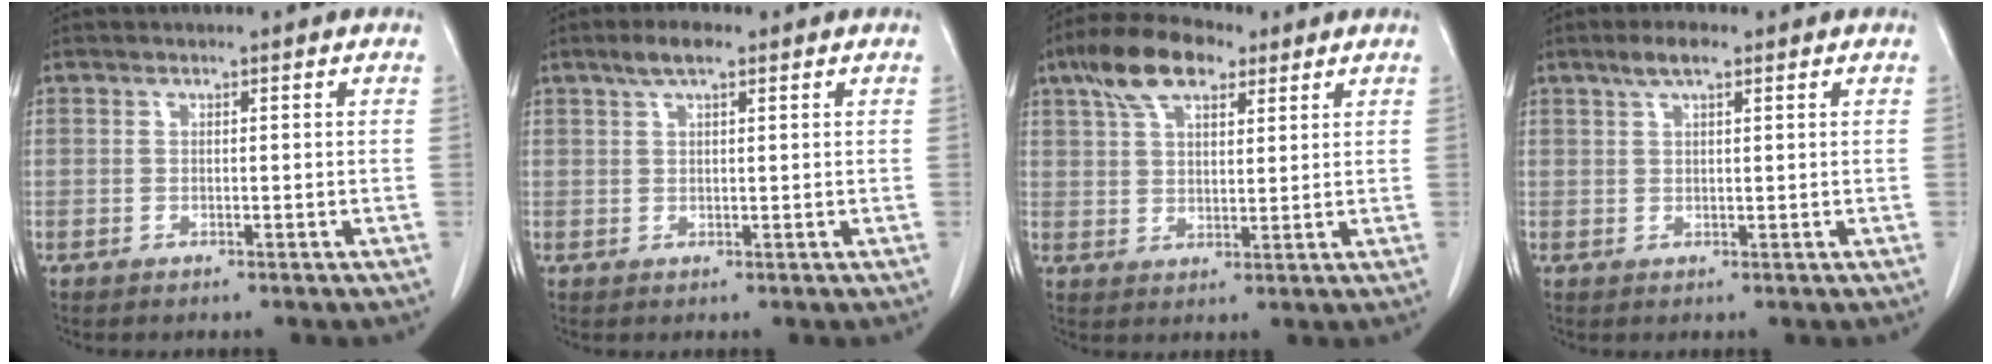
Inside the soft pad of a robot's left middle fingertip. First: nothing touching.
{"total": 3.5, "force": [2.3, 0.8, 2.5], "torque": [-0.053, 0.010, 0.043]}
{"total": 9.9, "force": [6.0, 4.2, 6.6], "torque": [-0.131, 0.029, 0.110]}
{"total": 3.3, "force": [2.1, 0.7, 2.3], "torque": [-0.049, 0.009, 0.041]}